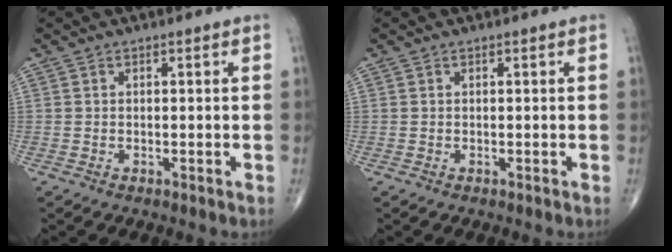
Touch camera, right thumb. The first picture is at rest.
{"total": 0.0}